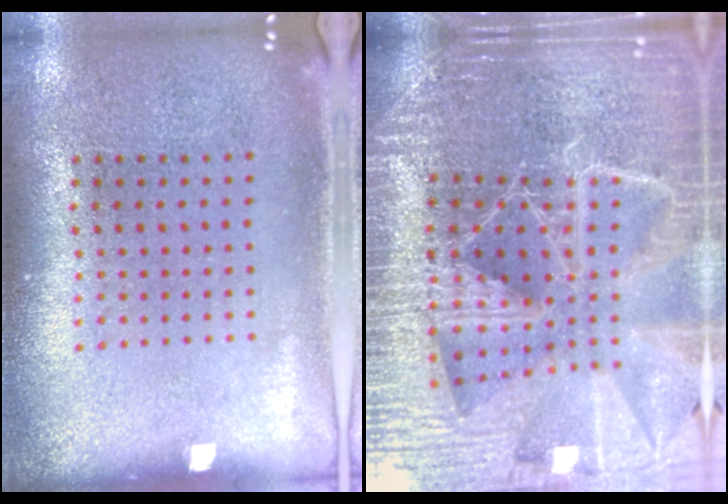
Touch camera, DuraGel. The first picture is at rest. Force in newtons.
{"total": 5.7, "press": 5.0, "slide": 2.6}